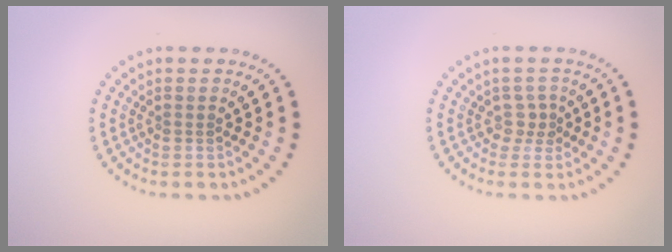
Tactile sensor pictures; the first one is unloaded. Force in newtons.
{"total": 1.5, "press": 1.1, "slide": 1.1}